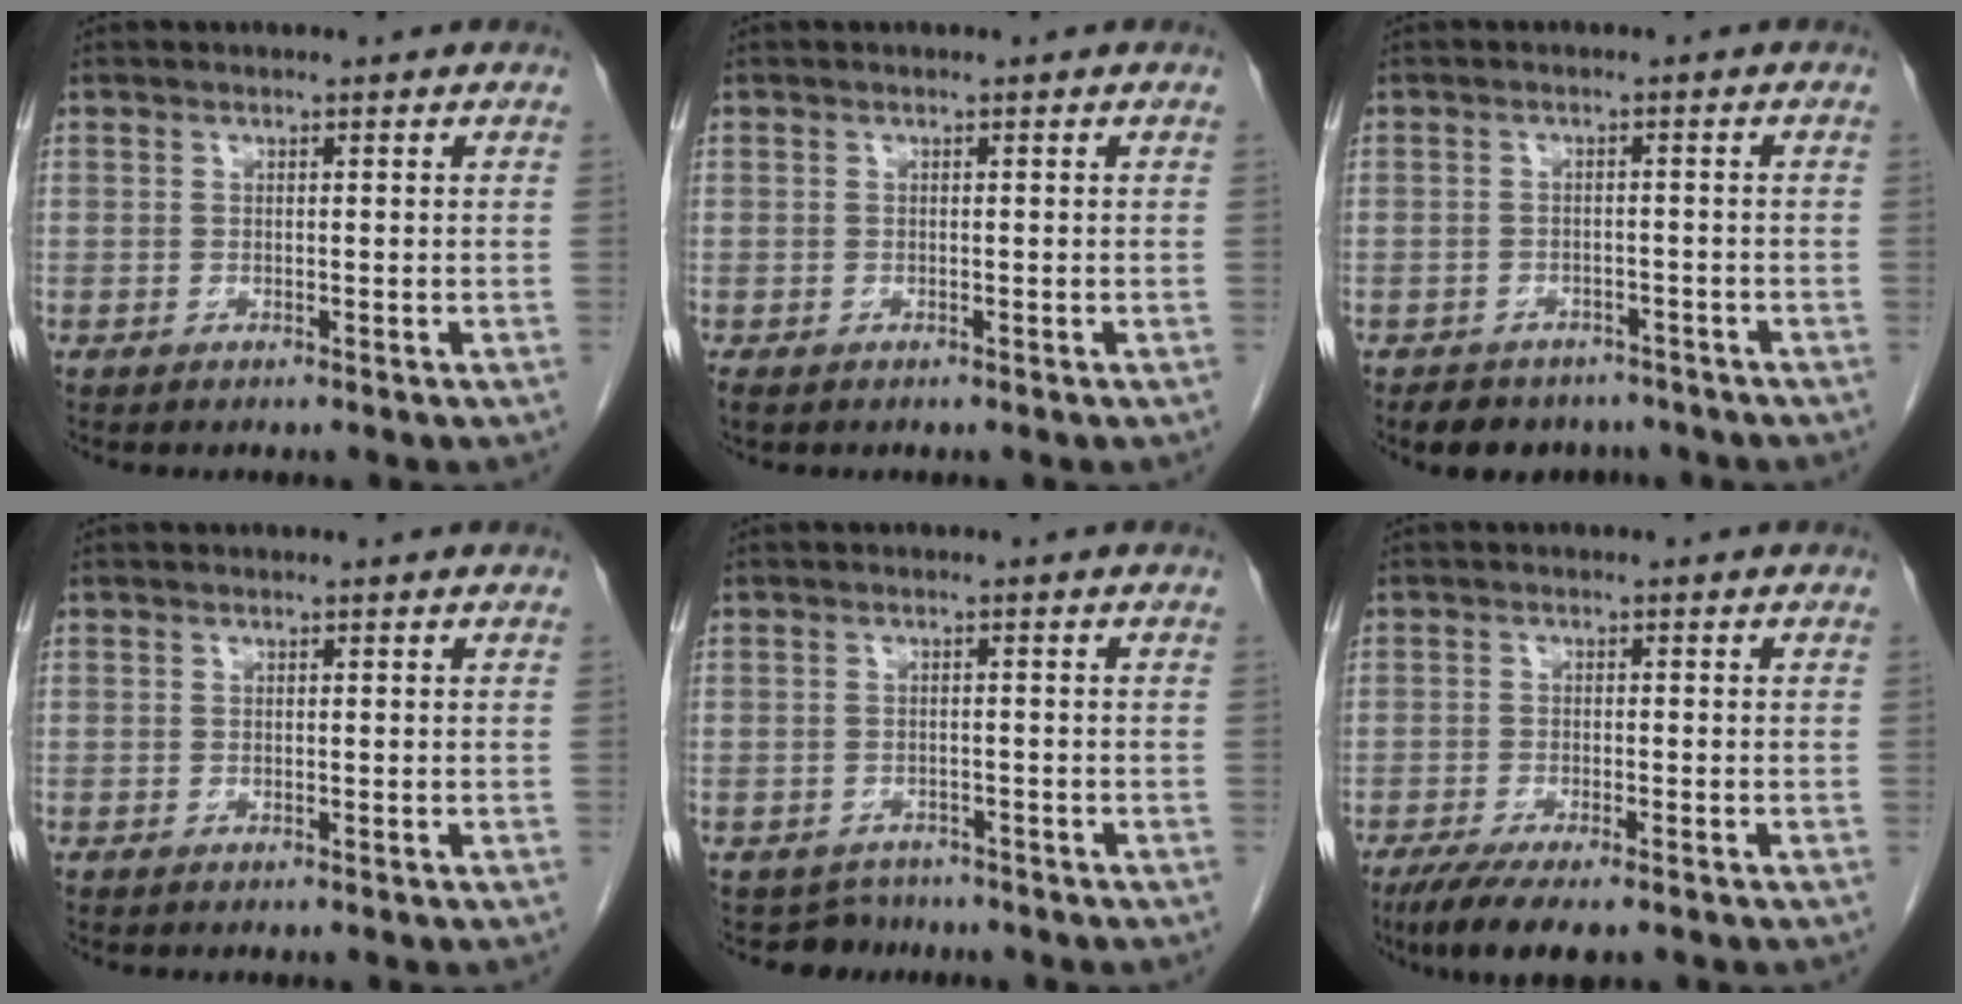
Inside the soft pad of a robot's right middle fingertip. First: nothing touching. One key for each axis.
{"total": 0.9, "fx": -0.7, "fy": 0.5, "fz": 0.4, "tx": -0.013, "ty": -0.003, "tz": -0.010}
{"total": 6.8, "fx": -5.7, "fy": 3.5, "fz": 1.3, "tx": -0.017, "ty": 0.006, "tz": -0.073}
{"total": 0.0}
{"total": 3.2, "fx": -2.8, "fy": 1.4, "fz": -0.9, "tx": 0.009, "ty": 0.002, "tz": -0.045}
{"total": 7.2, "fx": -5.4, "fy": 1.4, "fz": 4.6, "tx": -0.075, "ty": -0.017, "tz": -0.086}